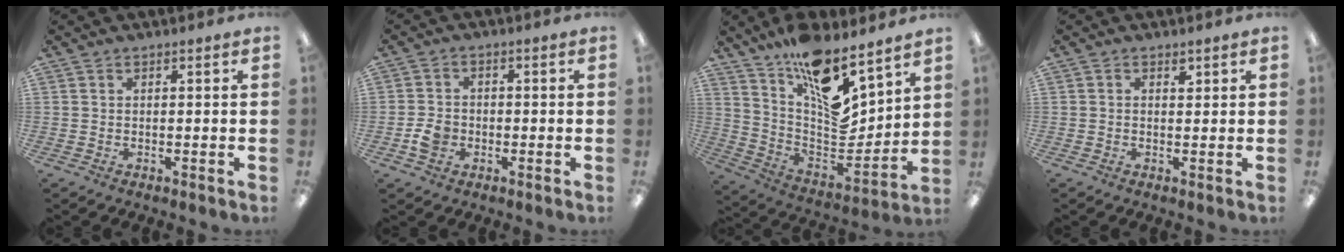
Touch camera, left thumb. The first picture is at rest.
{"total": 4.5, "force": [-1.5, 3.5, 2.4], "torque": [-0.045, 0.007, -0.026]}
{"total": 16.0, "force": [11.0, 5.5, 10.3], "torque": [-0.161, -0.109, 0.190]}
{"total": 1.3, "force": [0.5, 0.6, 1.0], "torque": [-0.005, -0.003, 0.005]}